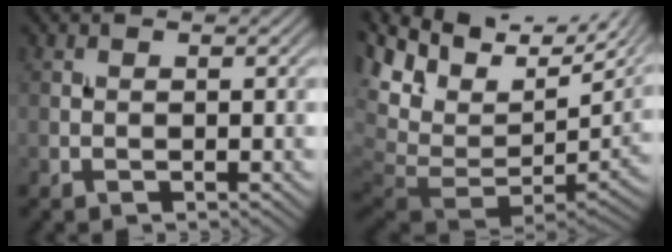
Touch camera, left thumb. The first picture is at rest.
{"total": 16.3, "force": [3.0, 9.8, 12.7], "torque": [-0.218, -0.010, 0.113]}